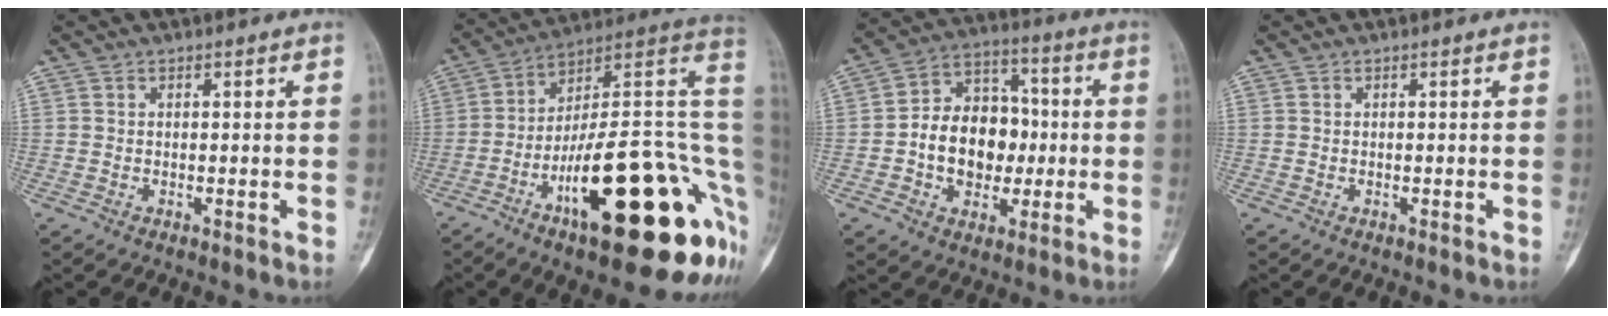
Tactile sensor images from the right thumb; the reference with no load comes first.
{"total": 31.2, "force": [-9.2, 9.9, 28.1], "torque": [-0.313, 0.061, -0.135]}
{"total": 14.8, "force": [-1.5, 11.2, 9.6], "torque": [-0.106, 0.037, -0.026]}
{"total": 0.0}